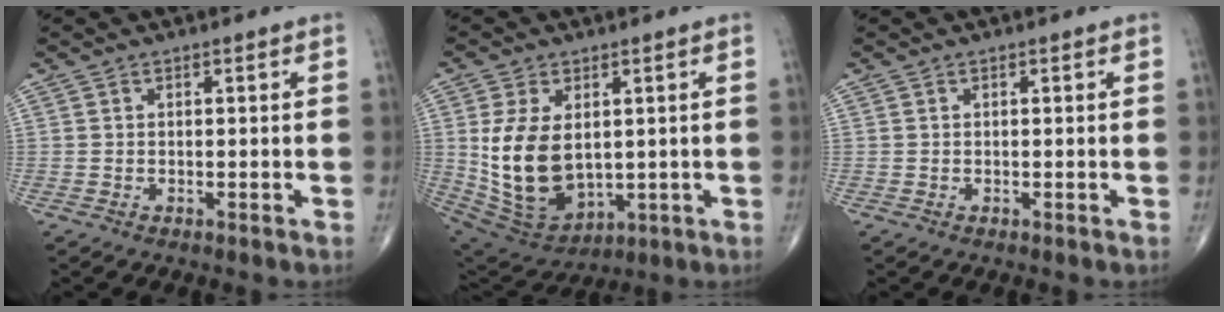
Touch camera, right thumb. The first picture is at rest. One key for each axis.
{"total": 14.8, "fx": 1.2, "fy": 9.4, "fz": 11.4, "tx": -0.209, "ty": -0.015, "tz": 0.049}
{"total": 0.0}